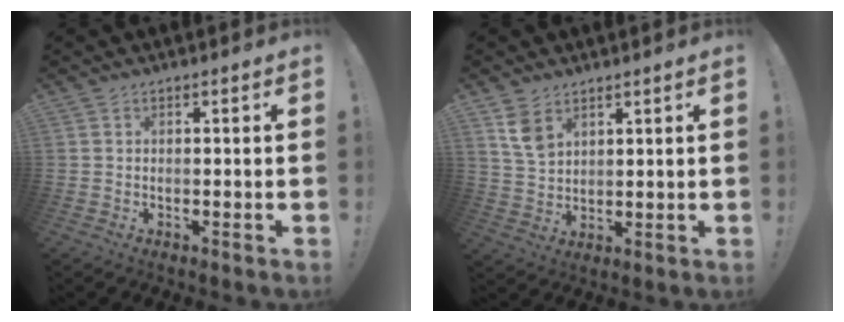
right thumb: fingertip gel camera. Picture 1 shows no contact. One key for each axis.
{"total": 6.9, "fx": 4.2, "fy": 4.2, "fz": 3.5, "tx": -0.045, "ty": -0.020, "tz": 0.081}